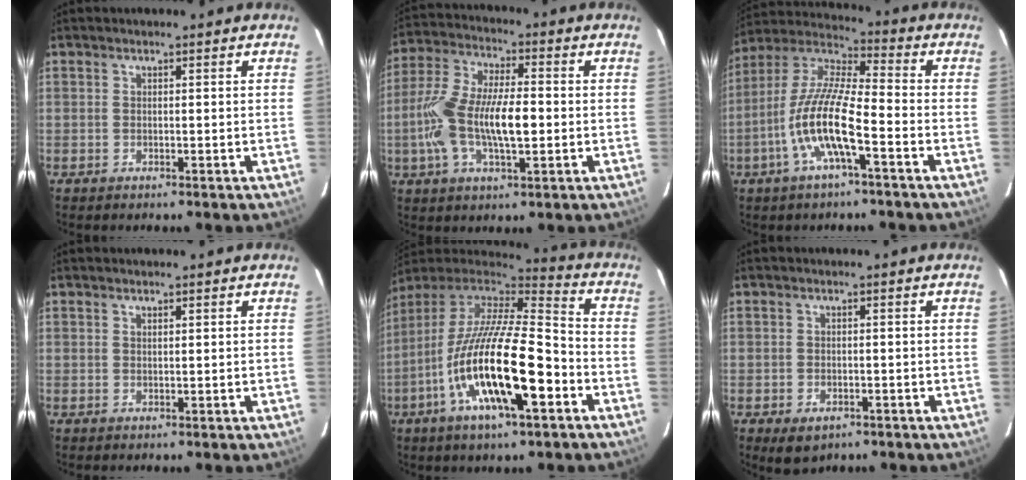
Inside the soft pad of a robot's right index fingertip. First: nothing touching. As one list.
[{"total": 15.2, "force": [-2.1, 5.8, 13.9], "torque": [-0.278, 0.003, -0.042]}, {"total": 13.4, "force": [-5.2, 2.5, 12.2], "torque": [-0.247, 0.000, -0.106]}, {"total": 0.7, "force": [0.5, 0.2, 0.4], "torque": [-0.007, 0.001, 0.010]}, {"total": 23.1, "force": [-8.4, 6.1, 20.6], "torque": [-0.373, -0.035, -0.156]}, {"total": 4.2, "force": [-2.2, 2.7, 2.3], "torque": [-0.046, -0.012, -0.028]}]